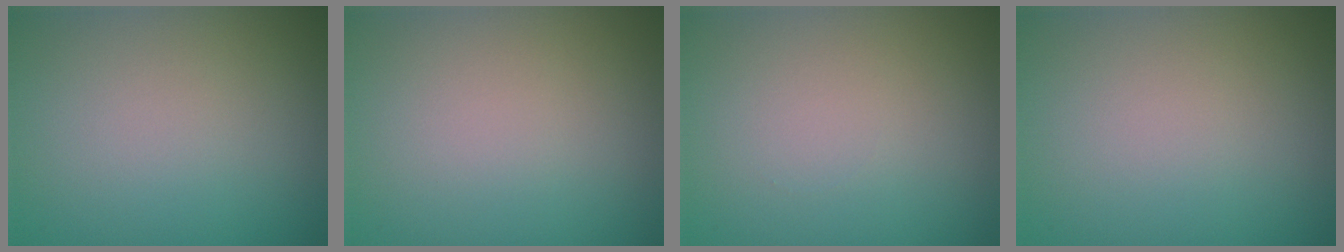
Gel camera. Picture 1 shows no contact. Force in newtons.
{"total": 0.0}
{"total": 0.0}
{"total": 0.0}